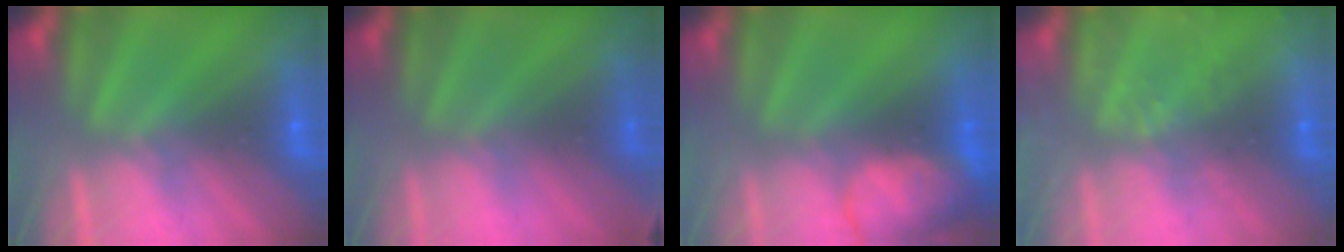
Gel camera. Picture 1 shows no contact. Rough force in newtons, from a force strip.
{"total": 2.8}
{"total": 7.8}
{"total": 2.5}